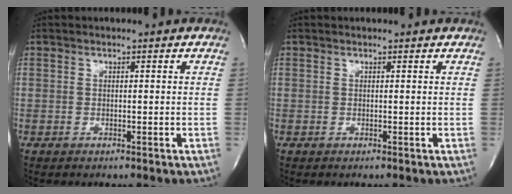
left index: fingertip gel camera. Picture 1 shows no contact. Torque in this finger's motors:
{"motor_torque": [-0.34, 0.15, -0.21, -0.02]}